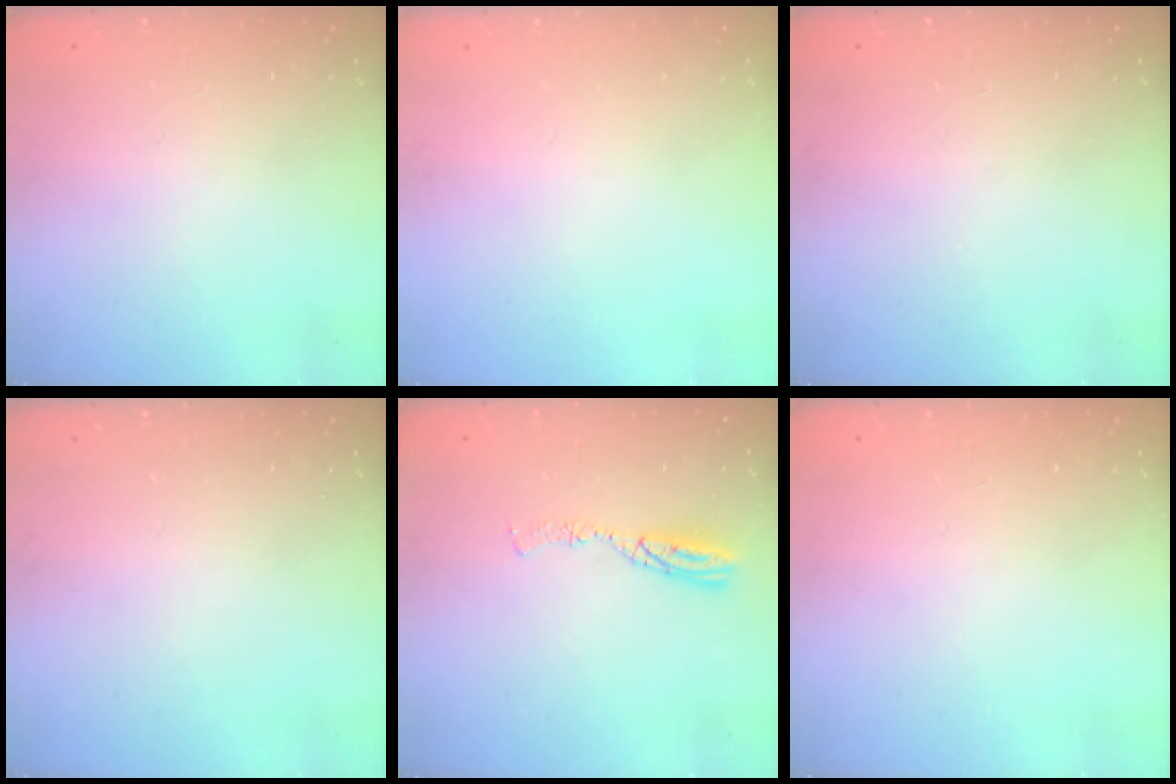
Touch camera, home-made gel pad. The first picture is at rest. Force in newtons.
{"total": 0.0}
{"total": 0.0}
{"total": 0.0}
{"total": 6.6, "press": 6.5, "slide": 0.7}
{"total": 0.0}